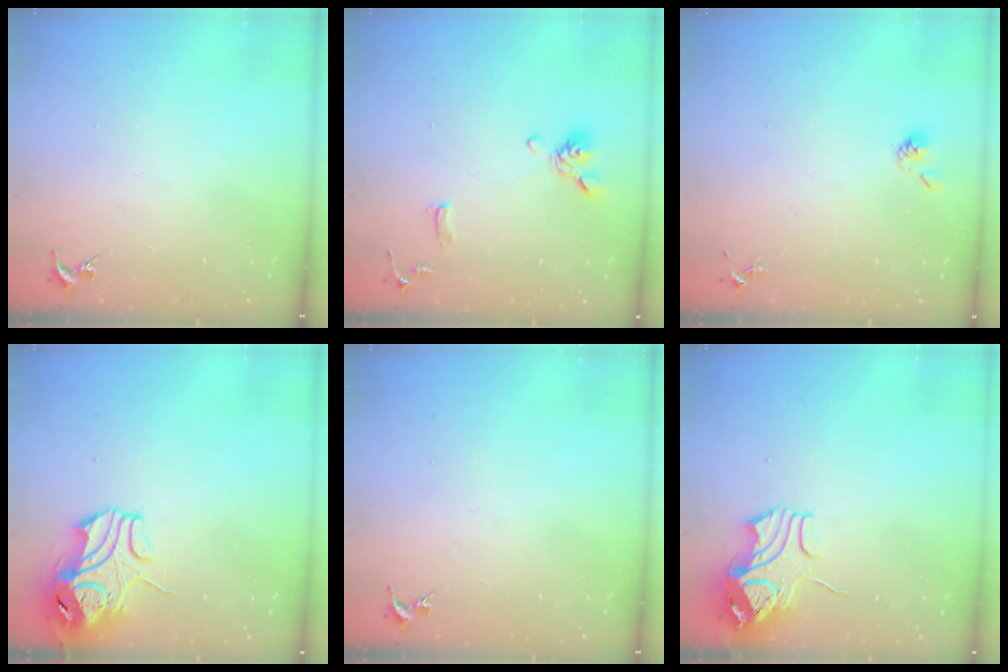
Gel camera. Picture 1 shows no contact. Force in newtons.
{"total": 11.2, "press": 11.0, "slide": 2.0}
{"total": 3.9, "press": 3.8, "slide": 0.9}
{"total": 11.3, "press": 11.2, "slide": 1.7}
{"total": 0.0}
{"total": 9.7, "press": 9.6, "slide": 1.5}